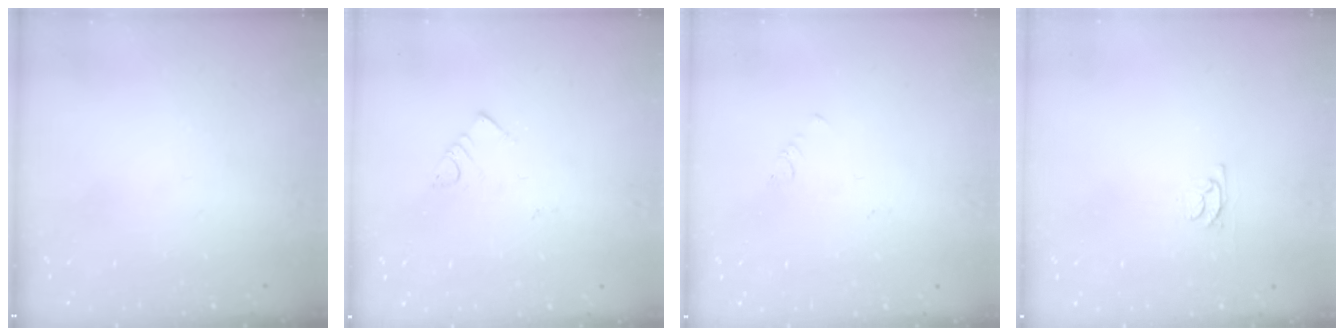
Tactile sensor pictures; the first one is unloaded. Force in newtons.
{"total": 2.9, "press": 2.9, "slide": 0.3}
{"total": 1.9, "press": 1.9, "slide": 0.4}
{"total": 3.3, "press": 3.3, "slide": 0.5}